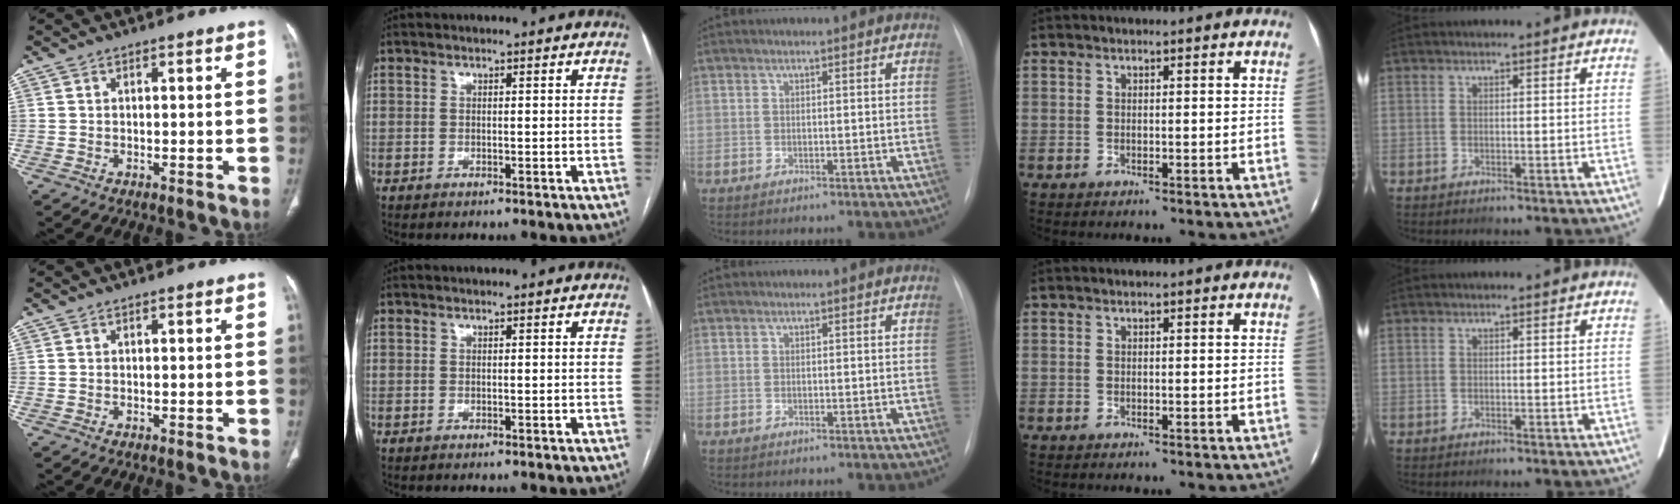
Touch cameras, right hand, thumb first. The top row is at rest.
{}